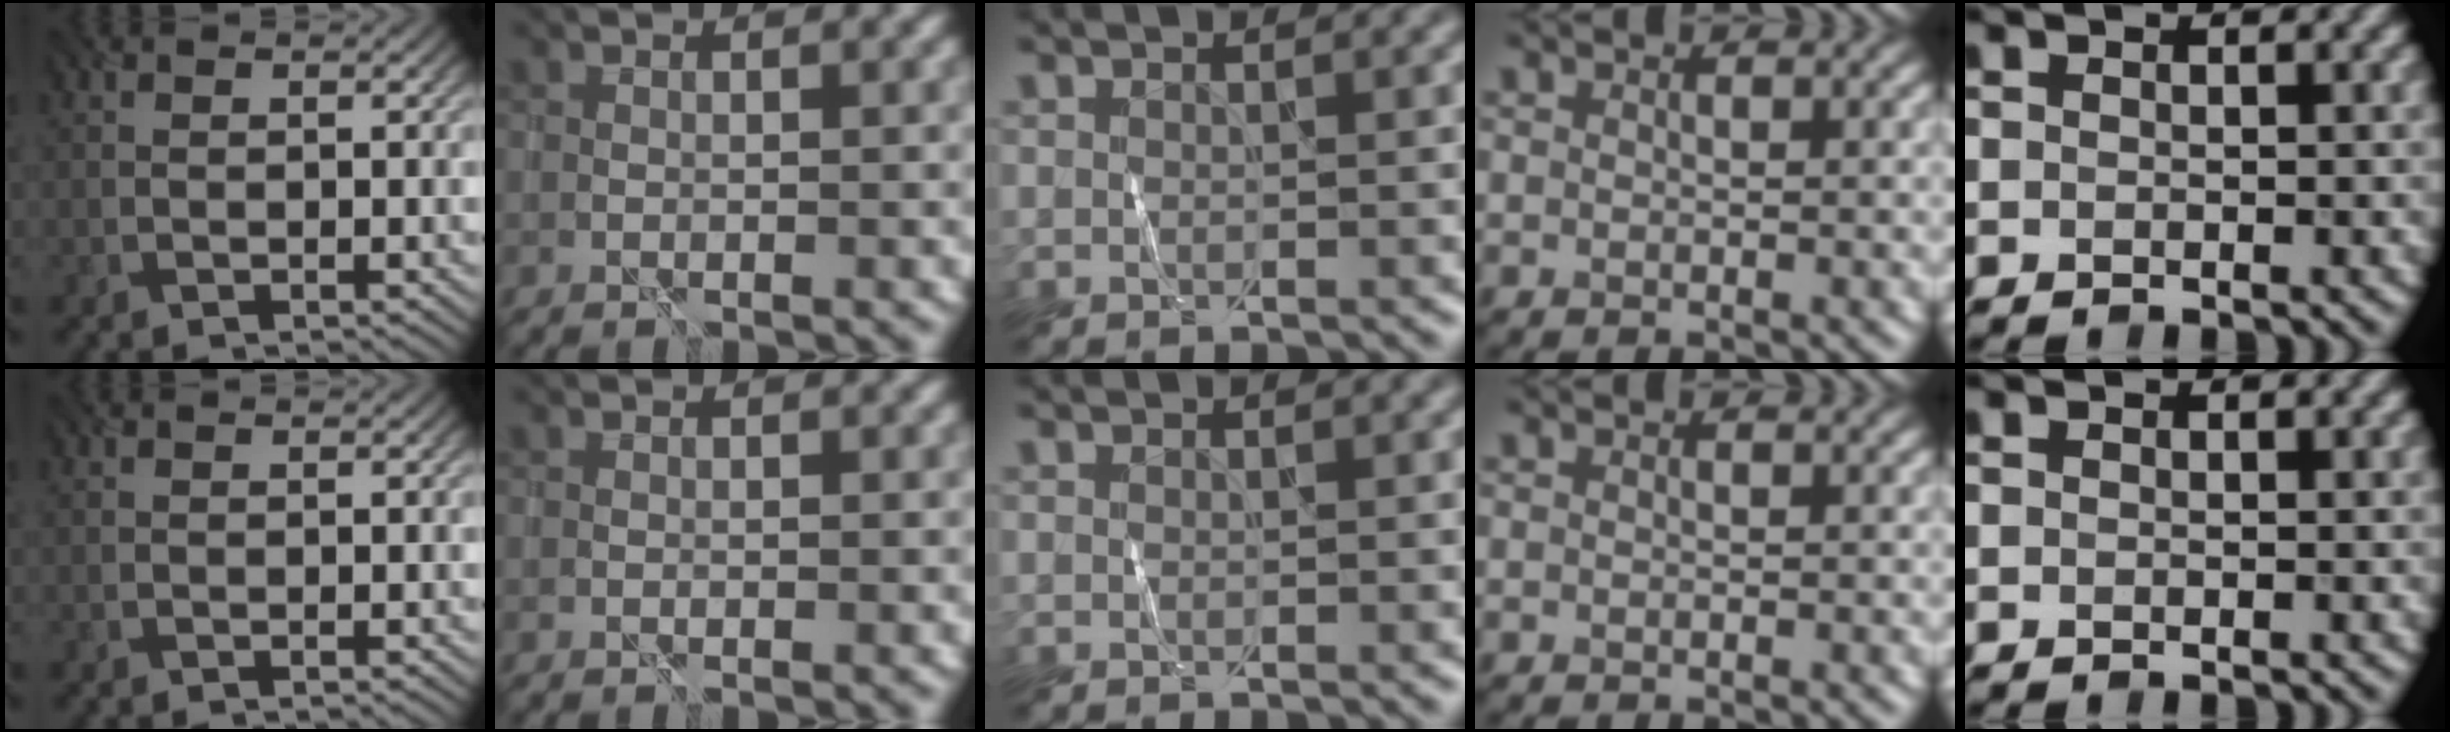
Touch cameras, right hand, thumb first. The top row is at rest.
{}